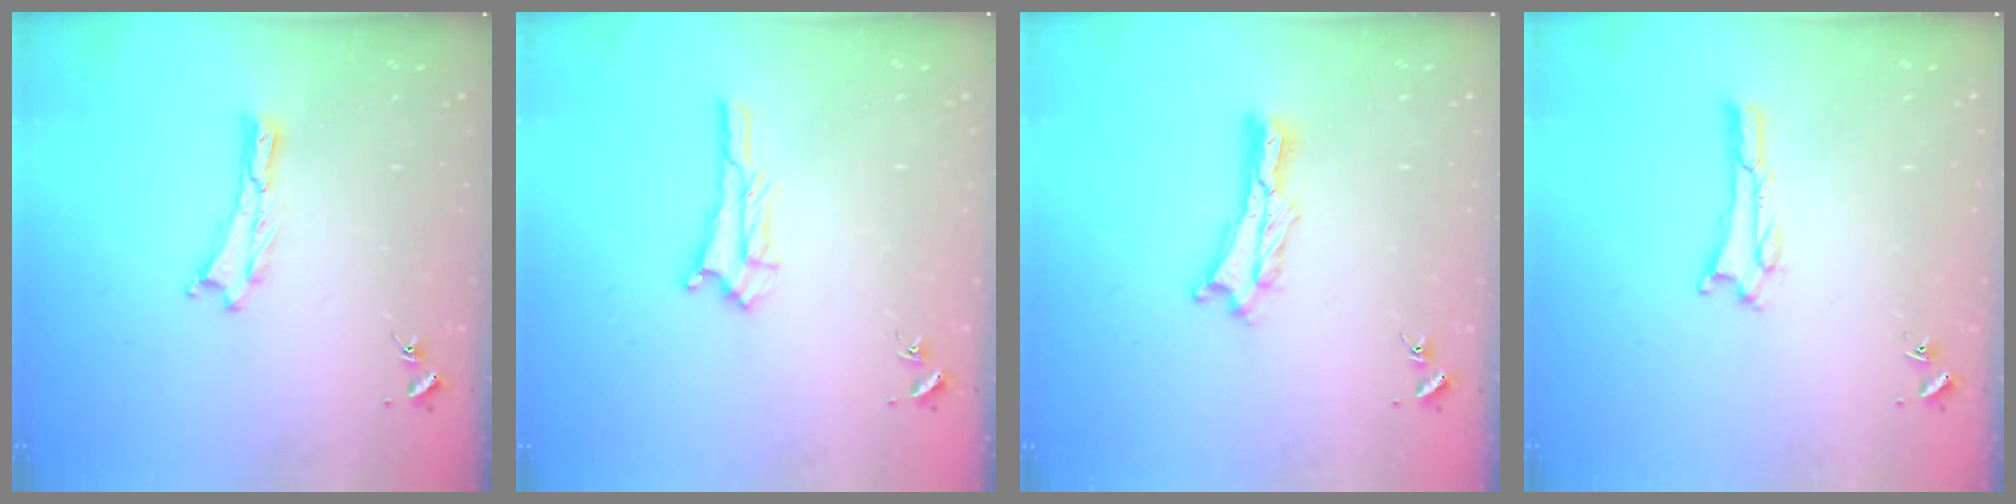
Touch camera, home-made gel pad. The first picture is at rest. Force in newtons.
{"total": 2.3, "press": 2.2, "slide": 0.2}
{"total": 1.8, "press": 1.8, "slide": 0.2}
{"total": 1.1, "press": 1.0, "slide": 0.1}